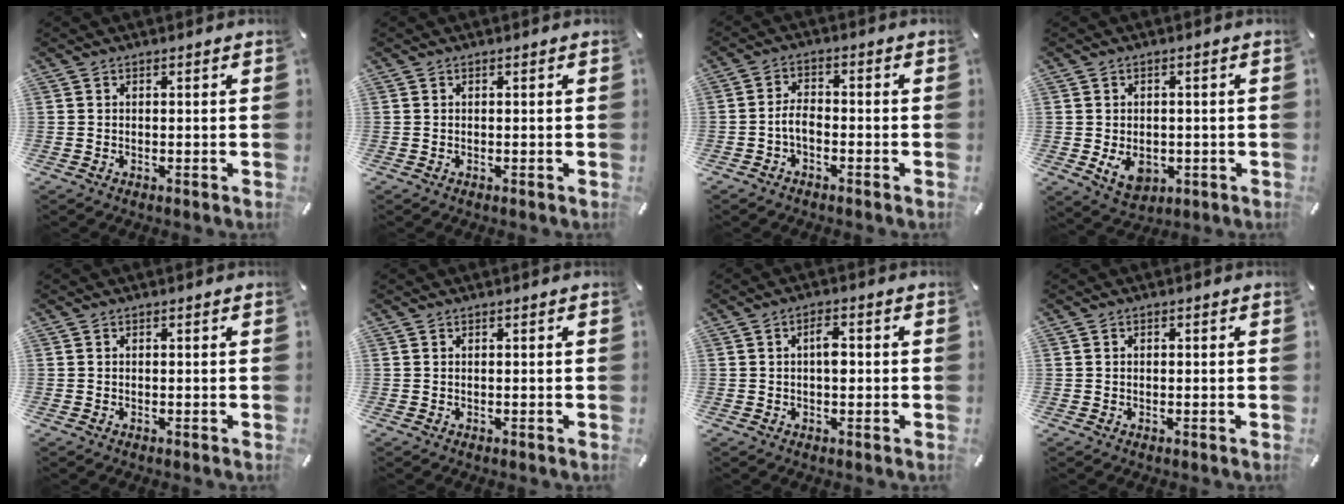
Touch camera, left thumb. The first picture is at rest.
{"total": 0.0}
{"total": 4.1, "force": [-1.9, 2.2, 2.9], "torque": [-0.063, 0.010, -0.039]}
{"total": 6.5, "force": [-1.4, 5.0, 4.0], "torque": [-0.058, -0.002, -0.025]}
{"total": 0.0}
{"total": 0.0}
{"total": 3.5, "force": [0.1, 1.8, 3.0], "torque": [-0.044, 0.002, -0.003]}
{"total": 0.6, "force": [-0.1, 0.5, 0.3], "torque": [-0.005, 0.002, -0.002]}